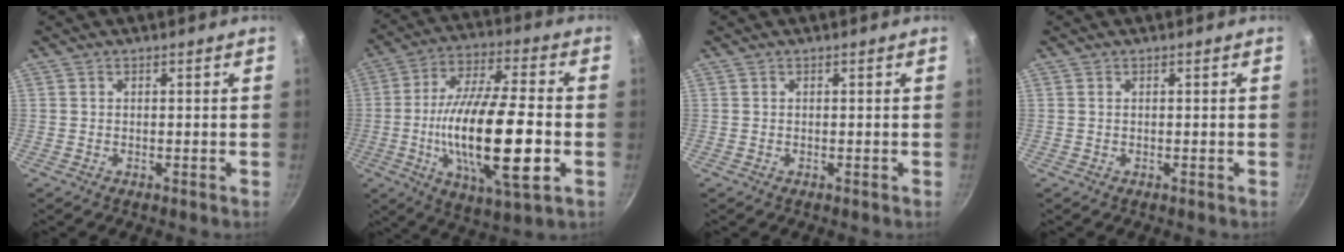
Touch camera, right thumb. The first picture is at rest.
{"total": 22.6, "force": [-3.9, 6.7, 21.2], "torque": [-0.381, 0.011, -0.073]}
{"total": 0.0}
{"total": 0.0}